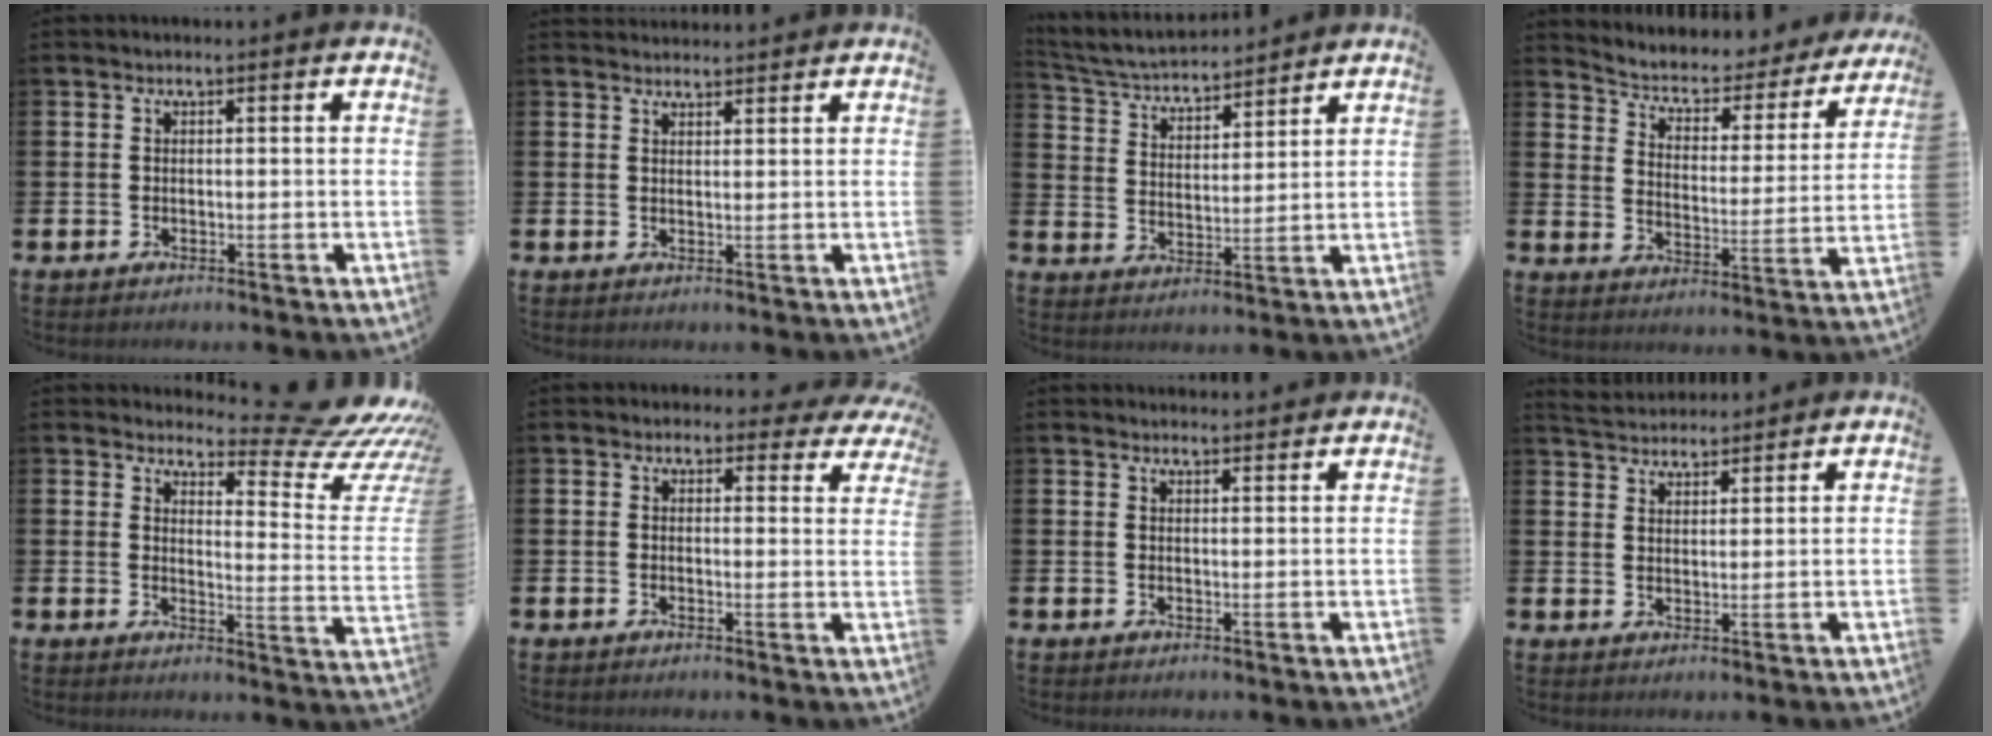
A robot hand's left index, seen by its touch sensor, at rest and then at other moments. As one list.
[{"total": 2.1, "force": [2.0, 0.4, 0.0], "torque": [0.006, -0.011, 0.036]}, {"total": 4.4, "force": [4.3, 0.9, 0.6], "torque": [-0.040, -0.032, 0.071]}, {"total": 4.2, "force": [3.8, 1.6, 1.0], "torque": [-0.048, -0.034, 0.055]}, {"total": 7.4, "force": [6.6, 1.5, 2.9], "torque": [-0.033, -0.067, 0.104]}, {"total": 2.1, "force": [1.7, 1.2, 0.3], "torque": [0.004, -0.010, 0.024]}, {"total": 1.9, "force": [1.9, 0.2, -0.1], "torque": [0.007, -0.013, 0.033]}, {"total": 3.9, "force": [3.8, 0.7, -0.1], "torque": [-0.018, -0.014, 0.072]}]